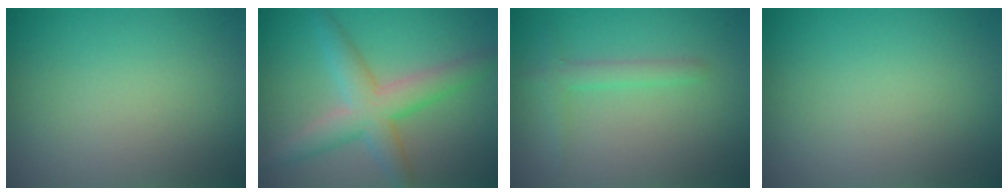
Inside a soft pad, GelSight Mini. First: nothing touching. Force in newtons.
{"total": 4.9, "press": 4.9, "slide": 0.1}
{"total": 1.7, "press": 1.7, "slide": 0.1}
{"total": 0.0}